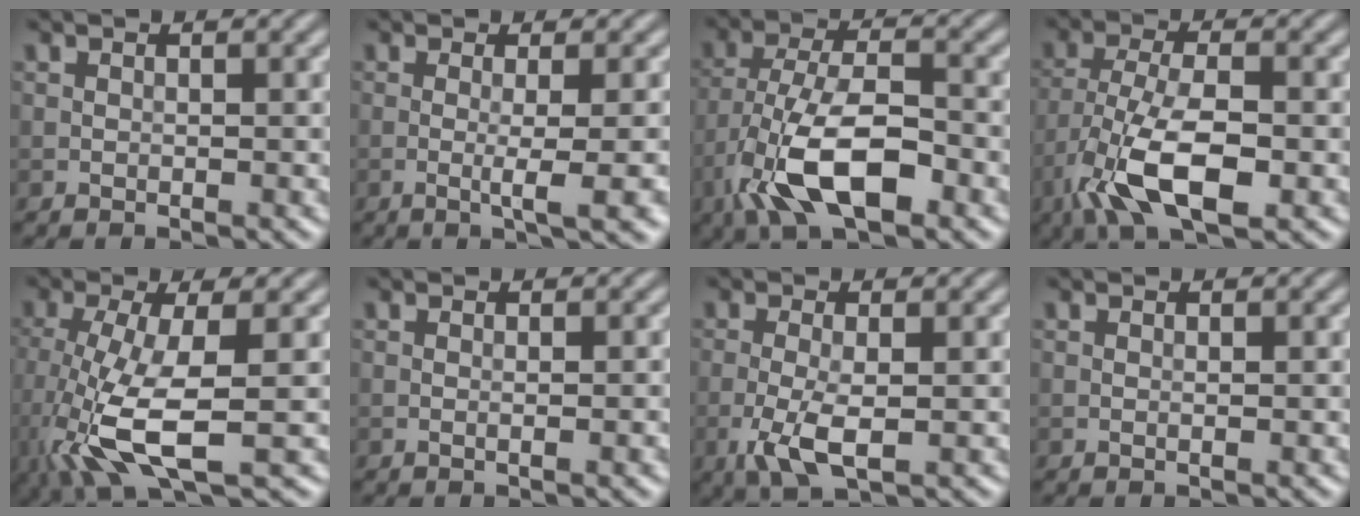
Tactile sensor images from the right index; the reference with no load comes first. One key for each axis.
{"total": 4.0, "fx": -0.5, "fy": 0.7, "fz": 3.9, "tx": -0.059, "ty": -0.005, "tz": -0.011}
{"total": 9.4, "fx": -4.5, "fy": 3.8, "fz": 7.3, "tx": -0.152, "ty": 0.003, "tz": -0.089}
{"total": 8.7, "fx": -3.9, "fy": 3.4, "fz": 7.0, "tx": -0.151, "ty": -0.003, "tz": -0.076}
{"total": 8.7, "fx": -2.6, "fy": 2.7, "fz": 7.8, "tx": -0.186, "ty": -0.017, "tz": -0.052}
{"total": 1.2, "fx": -0.1, "fy": 0.3, "fz": 1.1, "tx": -0.011, "ty": 0.001, "tz": -0.005}
{"total": 4.0, "fx": -1.3, "fy": 1.2, "fz": 3.6, "tx": -0.082, "ty": -0.006, "tz": -0.030}
{"total": 0.0}